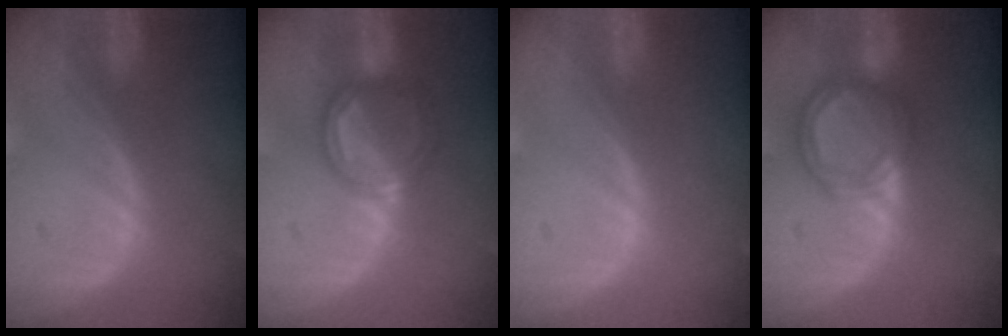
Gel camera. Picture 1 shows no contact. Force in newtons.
{"total": 5.4, "press": 5.1, "slide": 1.6}
{"total": 0.0}
{"total": 6.3, "press": 5.9, "slide": 2.3}